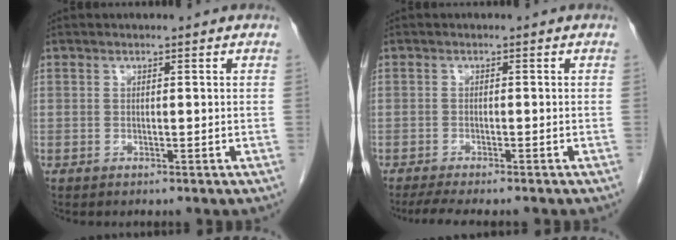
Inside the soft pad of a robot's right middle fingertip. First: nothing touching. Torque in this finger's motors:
{"motor_torque": [0.66, -0.46, 0.03, 0.03]}